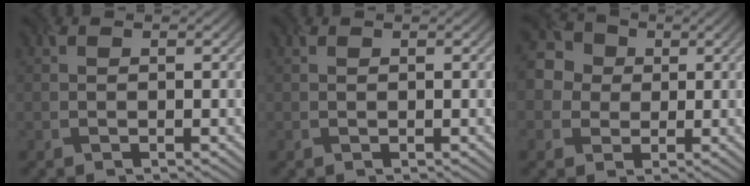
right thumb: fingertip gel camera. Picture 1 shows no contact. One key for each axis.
{"total": 0.0}
{"total": 5.7, "fx": 0.5, "fy": 5.4, "fz": 1.8, "tx": -0.055, "ty": 0.016, "tz": -0.009}